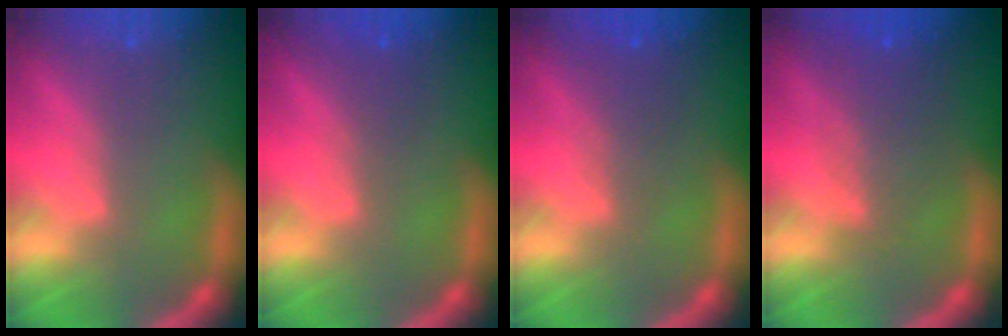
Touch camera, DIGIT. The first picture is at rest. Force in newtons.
{"total": 1.4}
{"total": 2.5}
{"total": 4.1}